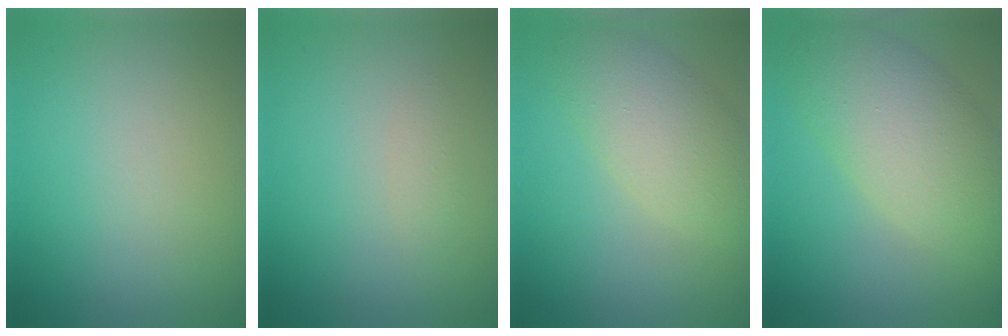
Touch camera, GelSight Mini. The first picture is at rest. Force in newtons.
{"total": 0.8, "press": 0.8, "slide": 0.0}
{"total": 5.1, "press": 5.1, "slide": 0.3}
{"total": 7.3, "press": 7.3, "slide": 0.5}